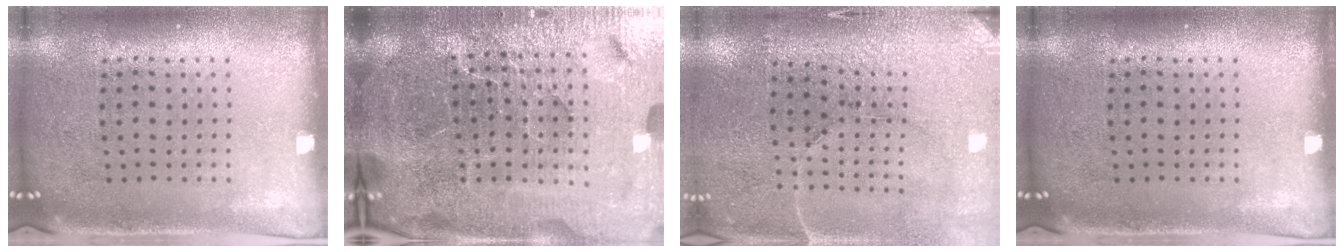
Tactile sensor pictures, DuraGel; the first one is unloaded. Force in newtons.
{"total": 7.0, "press": 6.1, "slide": 3.4}
{"total": 3.2, "press": 3.2, "slide": 0.2}
{"total": 0.0}